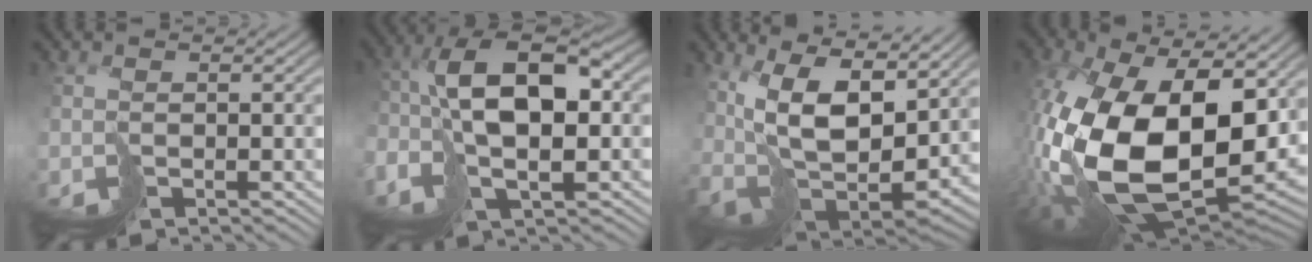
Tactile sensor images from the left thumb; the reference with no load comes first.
{"total": 11.6, "force": [0.3, 5.4, 10.2], "torque": [-0.212, 0.009, 0.001]}
{"total": 14.1, "force": [6.7, 5.8, 11.0], "torque": [-0.206, -0.002, 0.129]}
{"total": 20.2, "force": [0.3, 11.3, 16.7], "torque": [-0.391, -0.056, 0.034]}